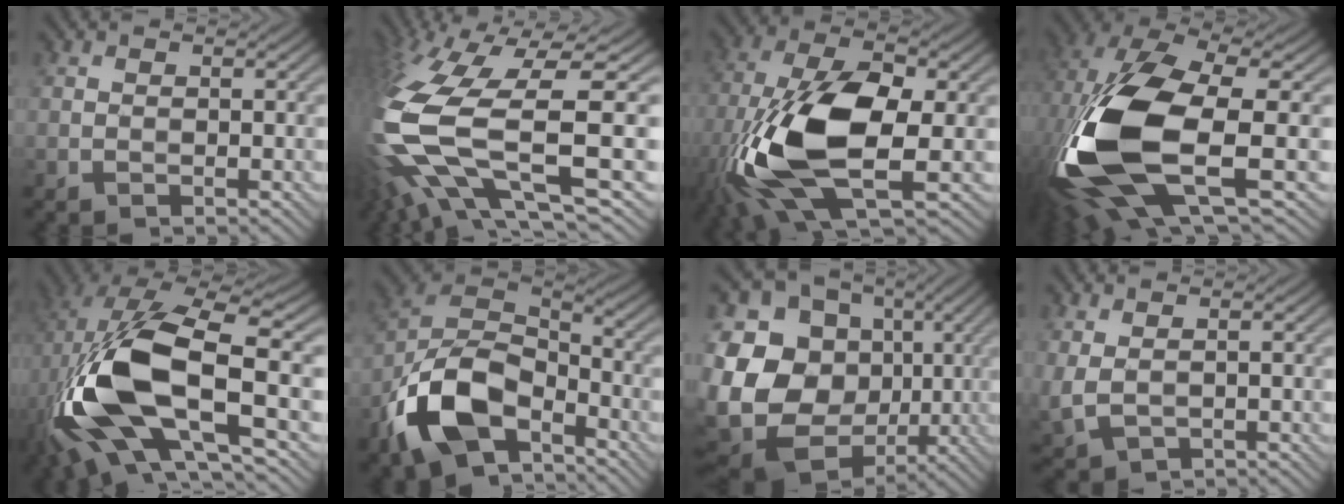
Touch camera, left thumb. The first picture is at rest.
{"total": 16.1, "force": [-1.8, 6.0, 14.8], "torque": [-0.361, -0.028, -0.009]}
{"total": 16.1, "force": [-3.9, 7.2, 13.8], "torque": [-0.313, -0.014, -0.076]}
{"total": 18.6, "force": [-3.3, 8.8, 16.1], "torque": [-0.384, -0.032, -0.039]}
{"total": 19.6, "force": [-2.8, 9.2, 17.0], "torque": [-0.379, -0.020, -0.041]}
{"total": 14.5, "force": [-7.7, 8.0, 9.3], "torque": [-0.219, -0.022, -0.162]}
{"total": 20.4, "force": [-2.2, 17.5, 10.3], "torque": [-0.240, -0.010, -0.035]}
{"total": 3.7, "force": [0.8, 2.2, 2.9], "torque": [-0.083, -0.006, 0.023]}